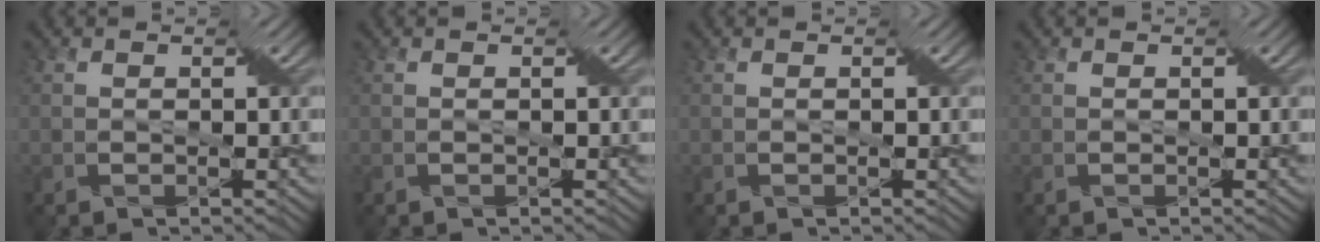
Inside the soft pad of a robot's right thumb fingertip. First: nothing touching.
{"total": 0.0}
{"total": 0.0}
{"total": 0.0}